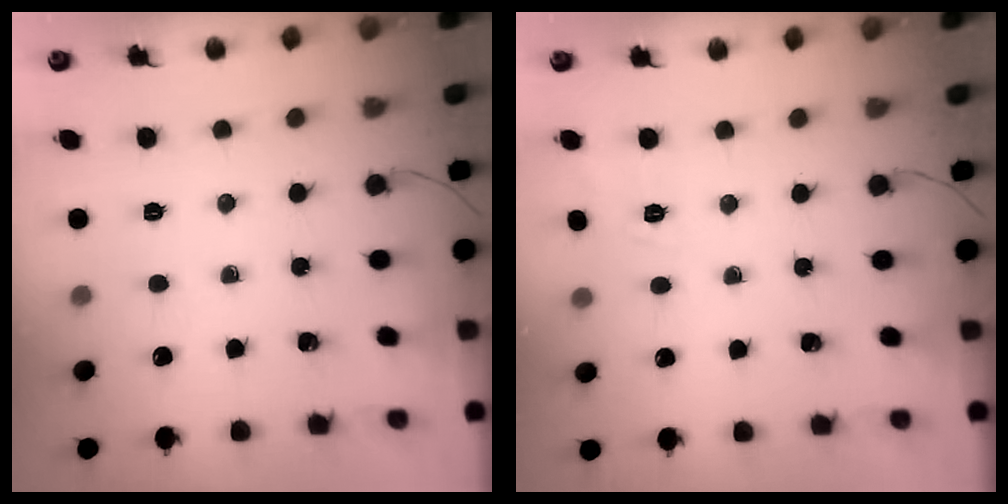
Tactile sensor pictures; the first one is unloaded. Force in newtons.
{"total": 3.9, "press": 3.4, "slide": 1.9}